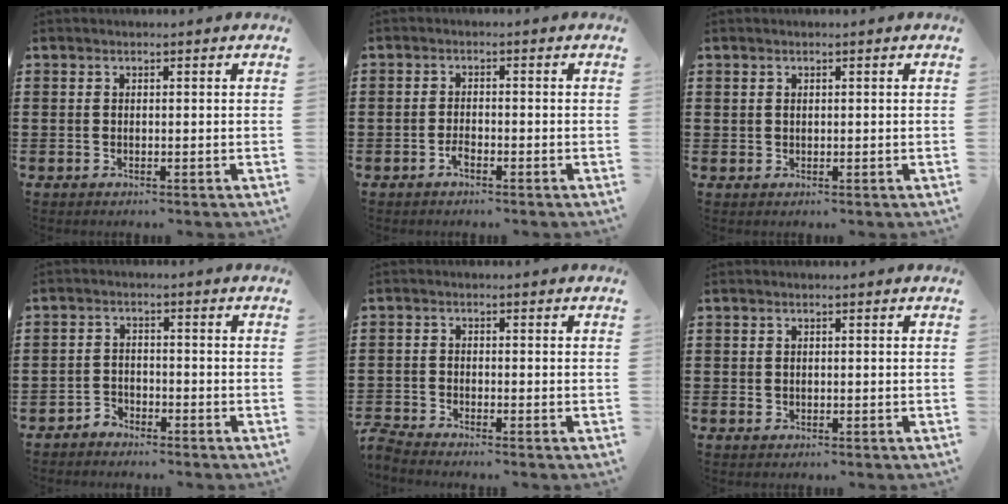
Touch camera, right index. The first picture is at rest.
{"total": 1.7, "force": [-1.1, 0.7, 1.0], "torque": [-0.022, -0.001, -0.021]}
{"total": 0.8, "force": [0.5, 0.6, 0.2], "torque": [-0.005, 0.003, 0.010]}
{"total": 2.2, "force": [-2.1, 0.9, 0.0], "torque": [-0.009, 0.004, -0.045]}
{"total": 2.1, "force": [-2.1, -0.1, 0.2], "torque": [-0.014, -0.003, -0.047]}
{"total": 0.7, "force": [0.0, 0.6, 0.3], "torque": [-0.007, 0.003, 0.000]}